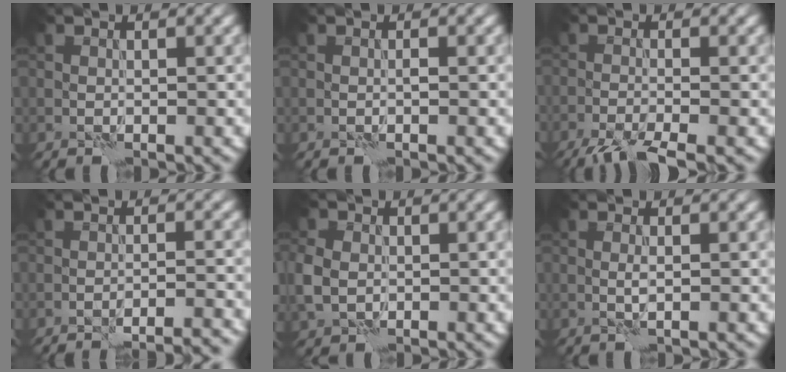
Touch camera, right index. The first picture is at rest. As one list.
[{"total": 0.0}, {"total": 4.8, "force": [-3.6, 0.7, 3.2], "torque": [-0.053, -0.007, -0.075]}, {"total": 7.6, "force": [-7.1, 1.1, 2.2], "torque": [-0.019, 0.023, -0.086]}, {"total": 3.5, "force": [-0.3, 2.9, 1.9], "torque": [-0.056, -0.003, -0.010]}, {"total": 0.8, "force": [0.1, 0.0, 0.8], "torque": [-0.017, 0.000, 0.001]}]